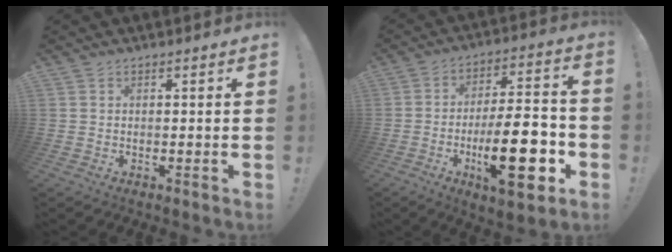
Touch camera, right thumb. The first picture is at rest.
{"total": 21.7, "force": [-6.9, 7.1, 19.3], "torque": [-0.295, 0.020, -0.106]}